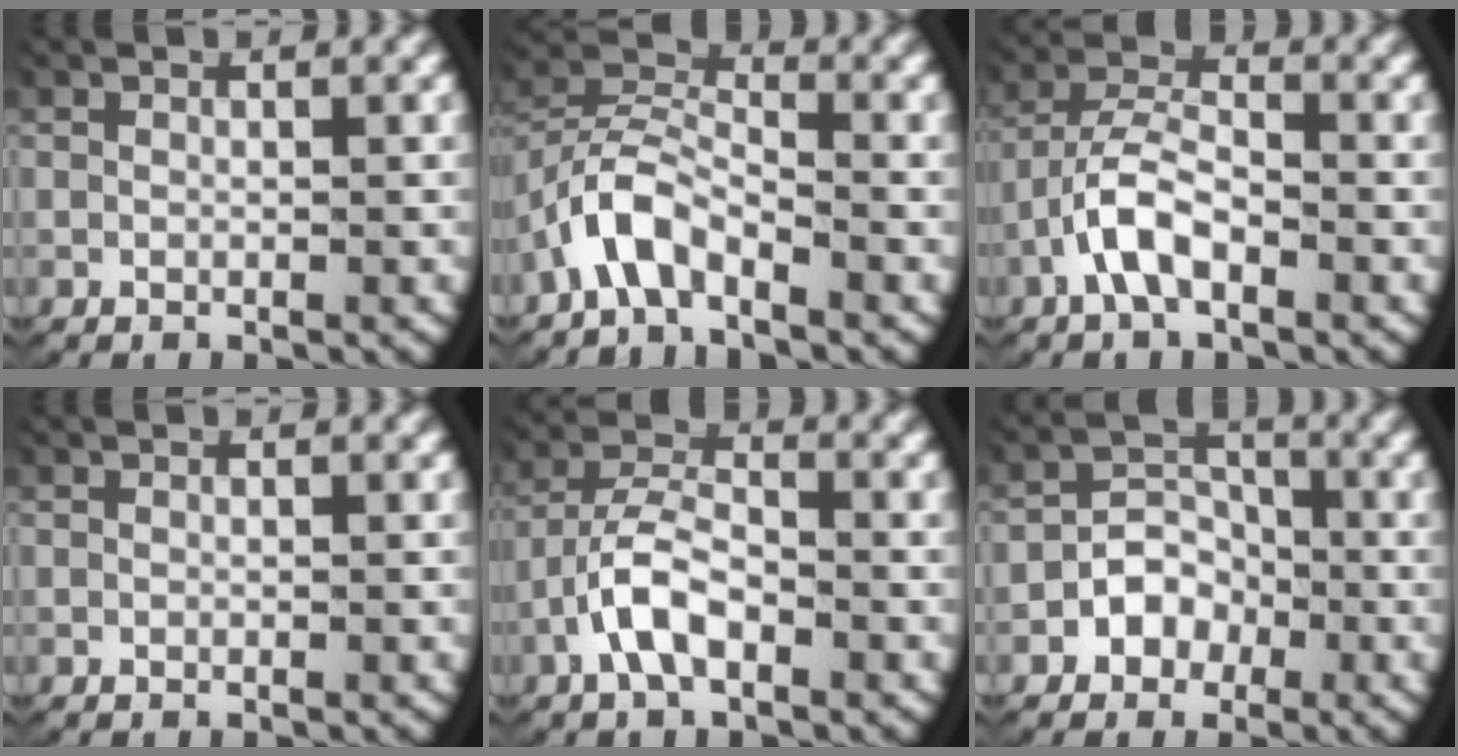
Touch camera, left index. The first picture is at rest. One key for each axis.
{"total": 3.6, "fx": -1.5, "fy": 2.3, "fz": 2.3, "tx": -0.054, "ty": 0.001, "tz": -0.039}
{"total": 3.7, "fx": -1.3, "fy": 2.1, "fz": 2.7, "tx": -0.064, "ty": -0.007, "tz": -0.025}
{"total": 0.0}
{"total": 4.1, "fx": -1.5, "fy": 2.4, "fz": 3.0, "tx": -0.066, "ty": -0.009, "tz": -0.026}
{"total": 4.5, "fx": -1.4, "fy": 4.0, "fz": 1.6, "tx": -0.041, "ty": -0.009, "tz": -0.026}